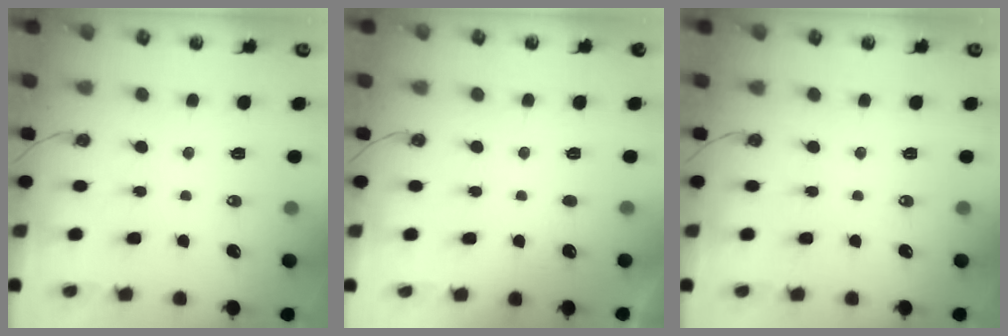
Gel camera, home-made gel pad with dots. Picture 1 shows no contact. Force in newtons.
{"total": 0.0}
{"total": 0.0}